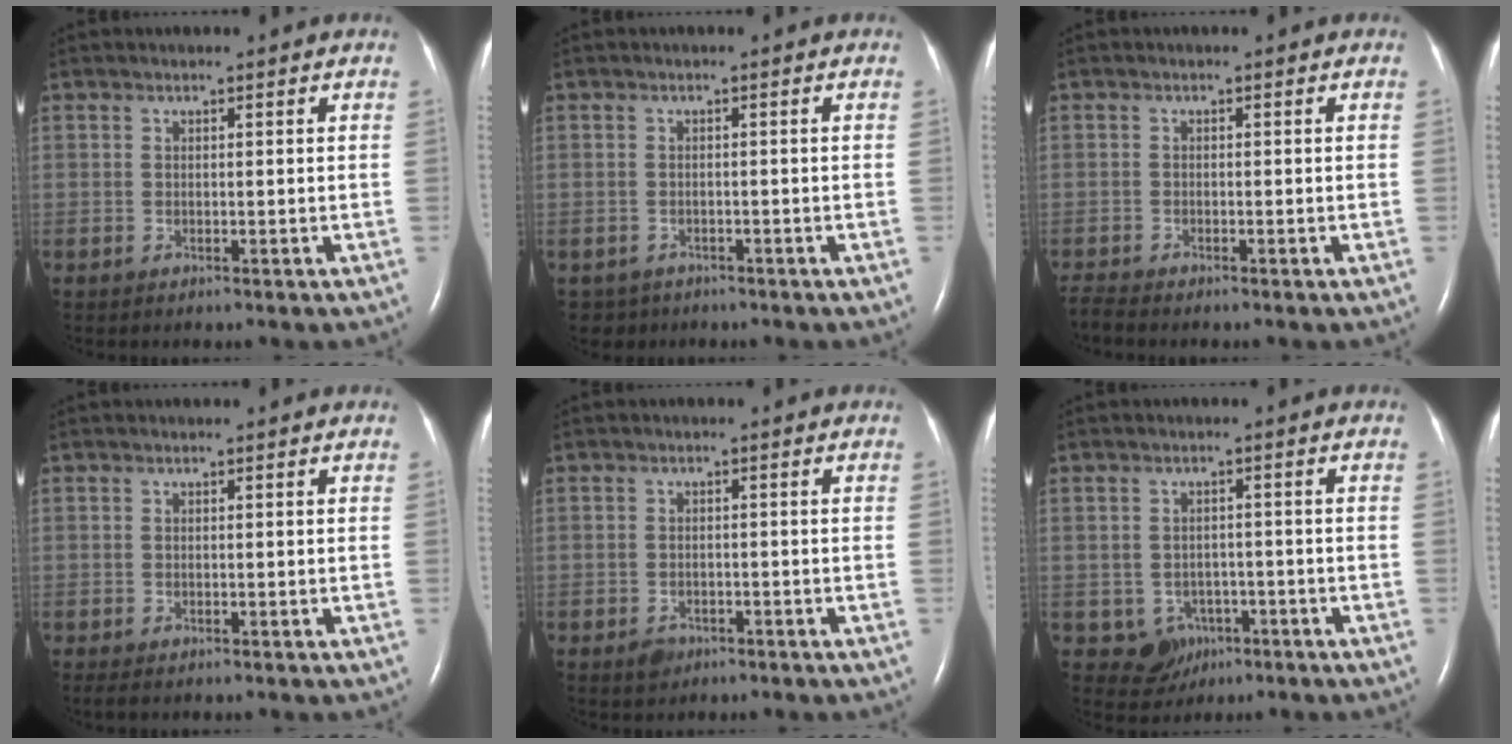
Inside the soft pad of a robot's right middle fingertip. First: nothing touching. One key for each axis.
{"total": 2.5, "fx": -1.7, "fy": 1.7, "fz": -0.3, "tx": 0.002, "ty": 0.004, "tz": -0.028}
{"total": 1.7, "fx": -1.7, "fy": -0.3, "fz": 0.2, "tx": -0.012, "ty": -0.010, "tz": -0.036}
{"total": 0.9, "fx": -0.7, "fy": 0.2, "fz": 0.5, "tx": -0.008, "ty": -0.003, "tz": -0.009}
{"total": 2.2, "fx": -1.5, "fy": 1.4, "fz": 0.8, "tx": -0.017, "ty": 0.001, "tz": -0.018}
{"total": 4.4, "fx": -1.9, "fy": 3.9, "fz": 0.7, "tx": -0.007, "ty": 0.010, "tz": -0.017}